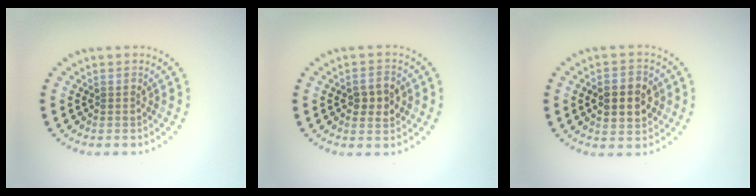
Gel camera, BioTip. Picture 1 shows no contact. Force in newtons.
{"total": 2.5, "press": 2.5, "slide": 0.2}
{"total": 4.3, "press": 4.3, "slide": 0.2}